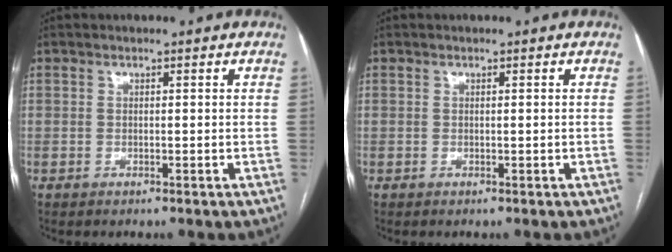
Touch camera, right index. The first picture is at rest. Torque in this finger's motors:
{"motor_torque": [0.06, 0.06, 0.13, 0.01]}